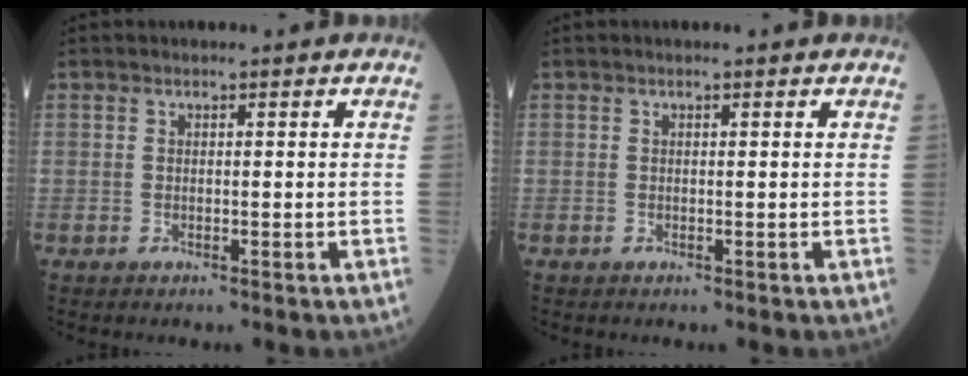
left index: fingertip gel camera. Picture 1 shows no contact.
{"total": 0.7, "force": [0.6, -0.1, 0.4], "torque": [-0.009, 0.002, 0.011]}